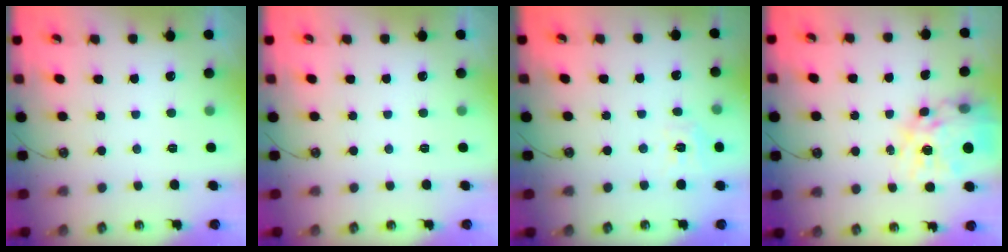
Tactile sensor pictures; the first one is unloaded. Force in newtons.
{"total": 0.0}
{"total": 6.5, "press": 6.5, "slide": 0.7}
{"total": 16.7, "press": 16.6, "slide": 1.5}